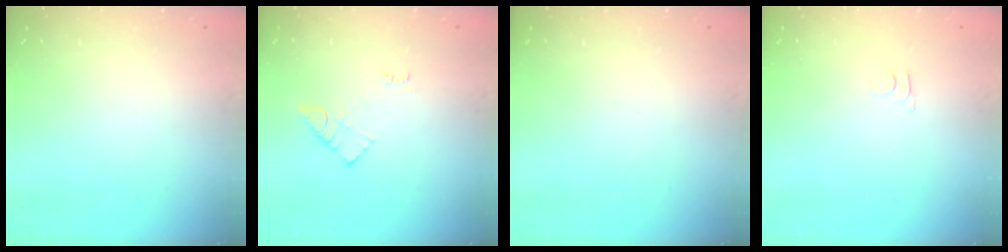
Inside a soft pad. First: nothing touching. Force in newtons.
{"total": 4.5, "press": 4.5, "slide": 0.6}
{"total": 0.0}
{"total": 4.4, "press": 4.4, "slide": 0.4}